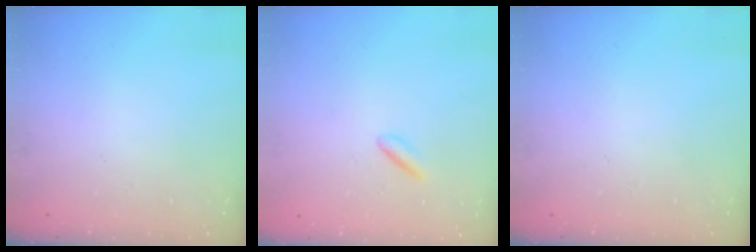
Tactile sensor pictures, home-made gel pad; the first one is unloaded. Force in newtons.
{"total": 2.2, "press": 2.1, "slide": 0.8}
{"total": 0.0}